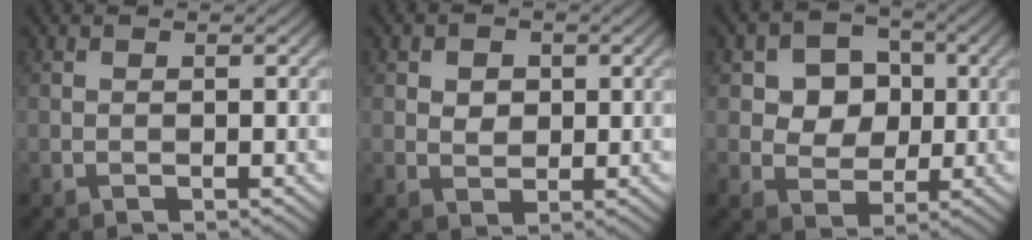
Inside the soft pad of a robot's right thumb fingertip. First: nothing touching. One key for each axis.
{"total": 2.4, "fx": 0.7, "fy": 2.0, "fz": 1.3, "tx": -0.026, "ty": -0.002, "tz": 0.006}
{"total": 6.3, "fx": 1.1, "fy": 5.3, "fz": 3.2, "tx": -0.074, "ty": 0.002, "tz": 0.005}